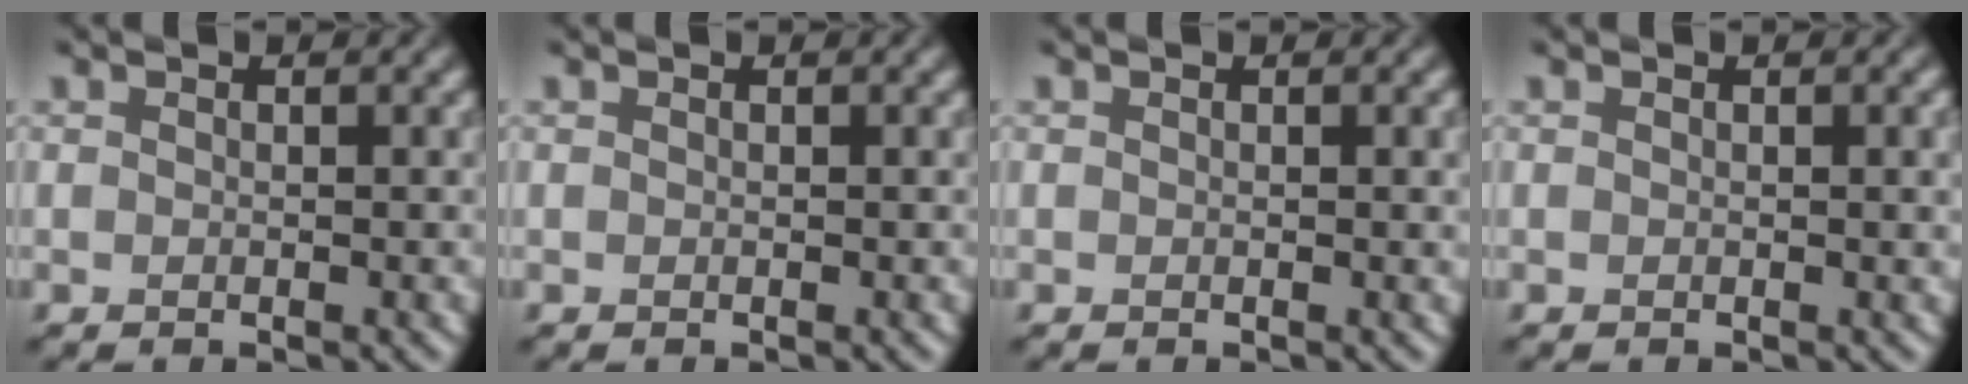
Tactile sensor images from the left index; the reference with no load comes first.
{"total": 0.0}
{"total": 0.8, "force": [0.1, 0.2, 0.8], "torque": [-0.008, 0.001, 0.000]}
{"total": 1.2, "force": [0.2, 0.3, 1.2], "torque": [-0.012, 0.002, 0.000]}